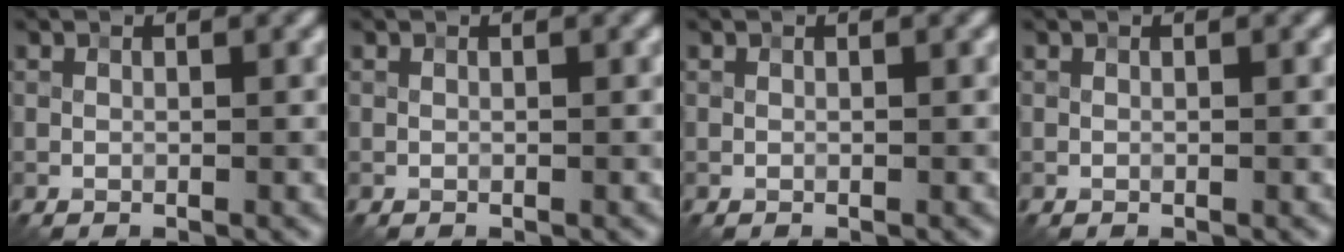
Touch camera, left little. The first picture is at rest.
{"total": 0.0}
{"total": 0.0}
{"total": 0.0}